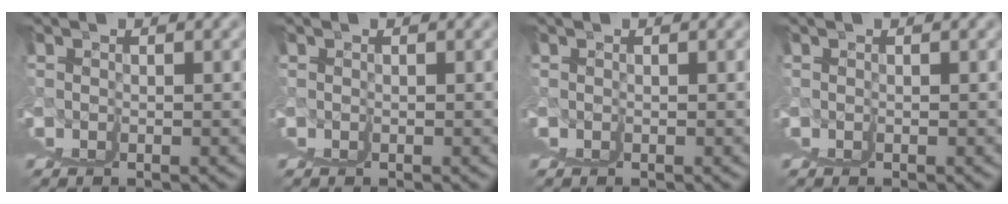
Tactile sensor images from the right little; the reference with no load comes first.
{"total": 0.0}
{"total": 0.0}
{"total": 0.0}